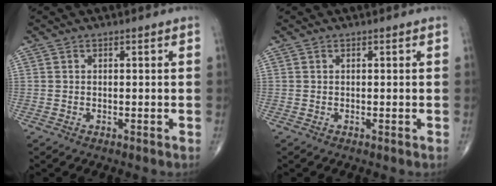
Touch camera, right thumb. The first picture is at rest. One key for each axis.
{"total": 0.0}